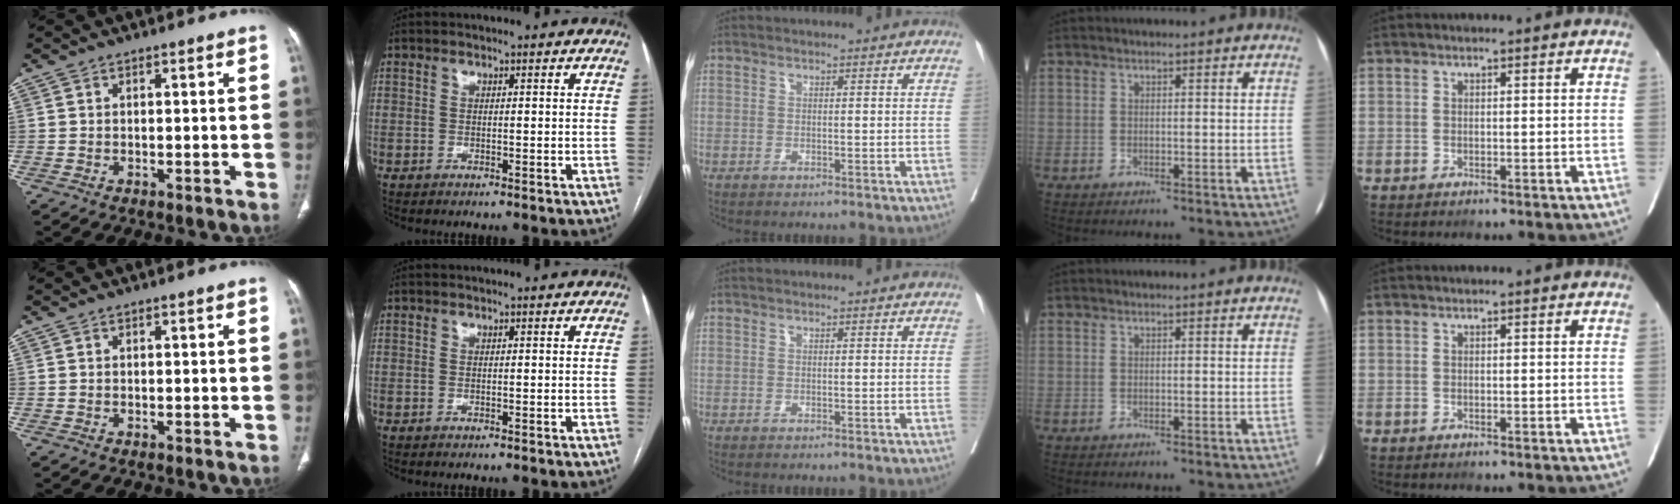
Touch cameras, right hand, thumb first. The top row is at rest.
{}